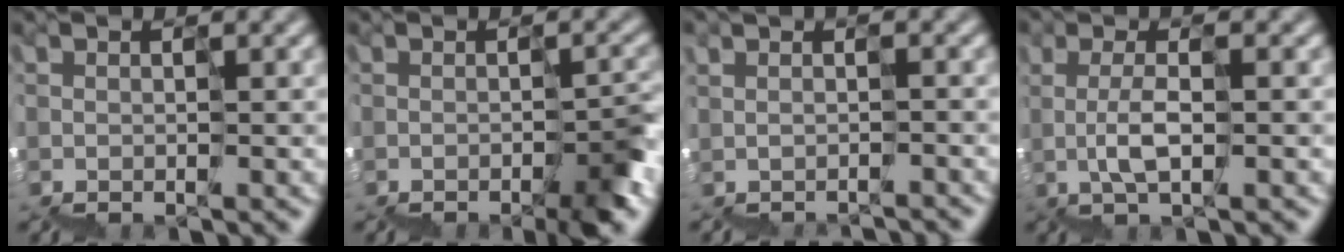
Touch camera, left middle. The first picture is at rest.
{"total": 5.8, "force": [-3.2, 1.9, 4.4], "torque": [-0.058, -0.009, -0.045]}
{"total": 3.0, "force": [-3.0, 0.5, 0.2], "torque": [0.018, 0.002, -0.027]}
{"total": 1.0, "force": [0.6, 0.0, 0.8], "torque": [-0.015, 0.015, 0.013]}